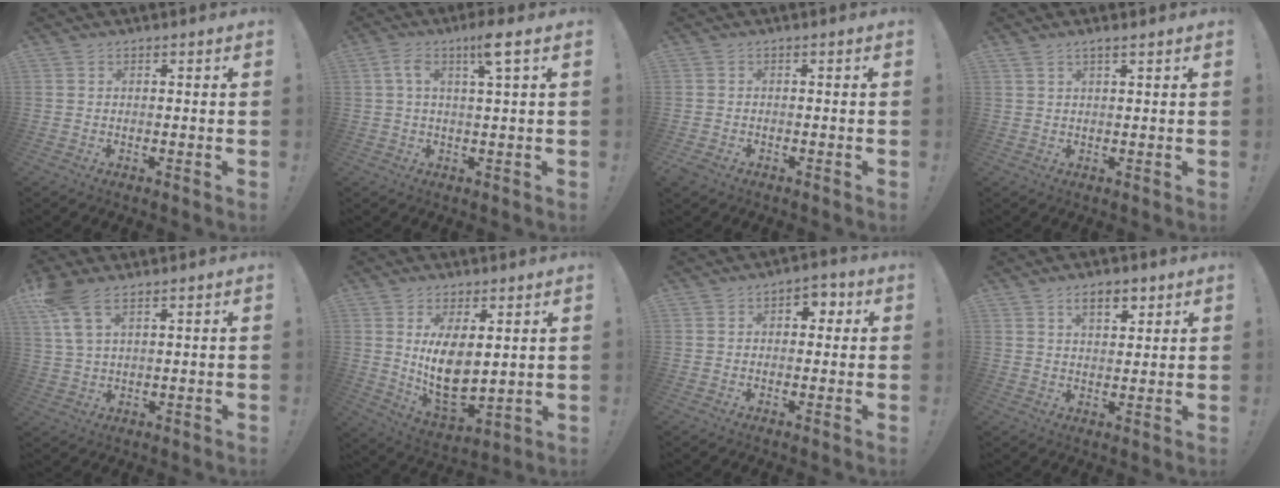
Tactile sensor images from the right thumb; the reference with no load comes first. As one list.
[{"total": 7.2, "force": [2.8, 0.7, 6.6], "torque": [-0.114, -0.003, 0.042]}, {"total": 2.0, "force": [-1.2, 1.4, 0.9], "torque": [-0.021, 0.003, -0.021]}, {"total": 2.0, "force": [1.4, 0.4, 1.4], "torque": [-0.035, 0.001, 0.027]}, {"total": 7.9, "force": [4.5, 3.2, 5.7], "torque": [-0.105, -0.013, 0.090]}, {"total": 11.6, "force": [3.5, 5.8, 9.4], "torque": [-0.171, -0.048, 0.065]}, {"total": 3.8, "force": [0.5, 3.0, 2.2], "torque": [-0.017, 0.001, 0.002]}, {"total": 6.4, "force": [3.6, 3.2, 4.3], "torque": [-0.056, -0.009, 0.061]}]